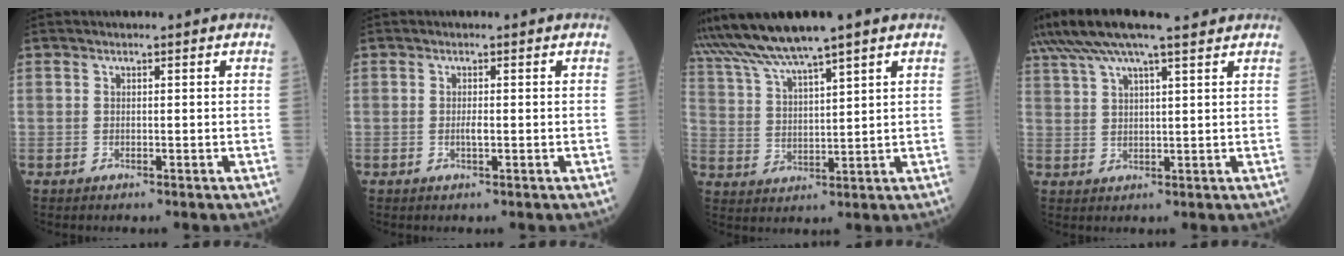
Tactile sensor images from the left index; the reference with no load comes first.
{"total": 1.0, "force": [-0.1, 0.2, 1.0], "torque": [-0.022, -0.001, -0.001]}
{"total": 10.6, "force": [8.9, -0.5, 5.7], "torque": [-0.120, 0.021, 0.170]}
{"total": 14.5, "force": [11.7, 1.3, 8.5], "torque": [-0.157, 0.047, 0.187]}